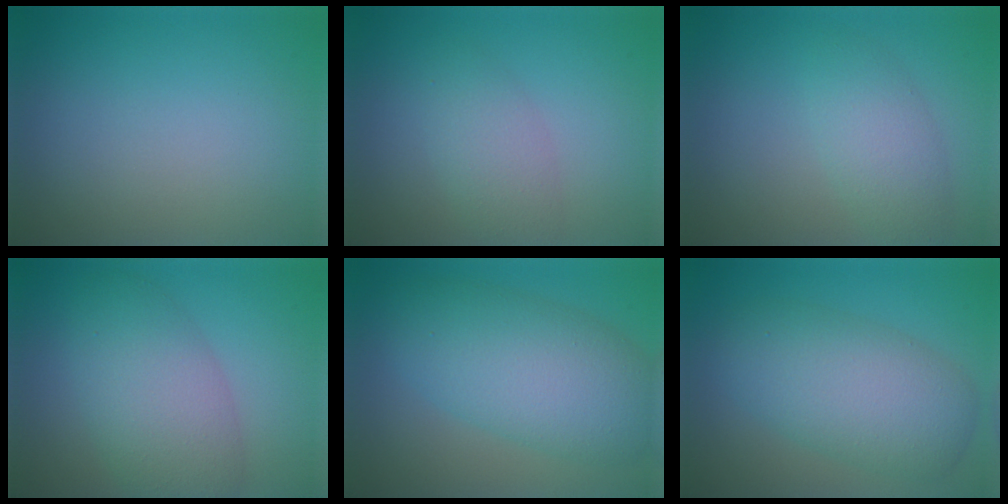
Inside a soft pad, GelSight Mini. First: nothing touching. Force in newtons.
{"total": 2.8, "press": 2.8, "slide": 0.1}
{"total": 3.1, "press": 3.1, "slide": 0.1}
{"total": 6.4, "press": 6.4, "slide": 0.2}
{"total": 8.0, "press": 8.0, "slide": 0.1}
{"total": 7.4, "press": 7.4, "slide": 0.3}